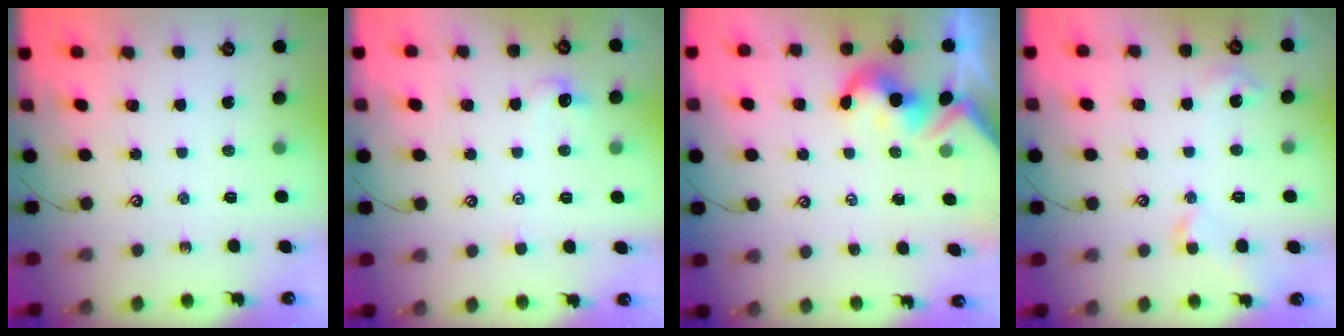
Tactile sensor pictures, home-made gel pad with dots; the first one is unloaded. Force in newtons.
{"total": 1.0, "press": 0.9, "slide": 0.6}
{"total": 2.4, "press": 2.4, "slide": 0.3}
{"total": 3.2, "press": 3.2, "slide": 0.7}